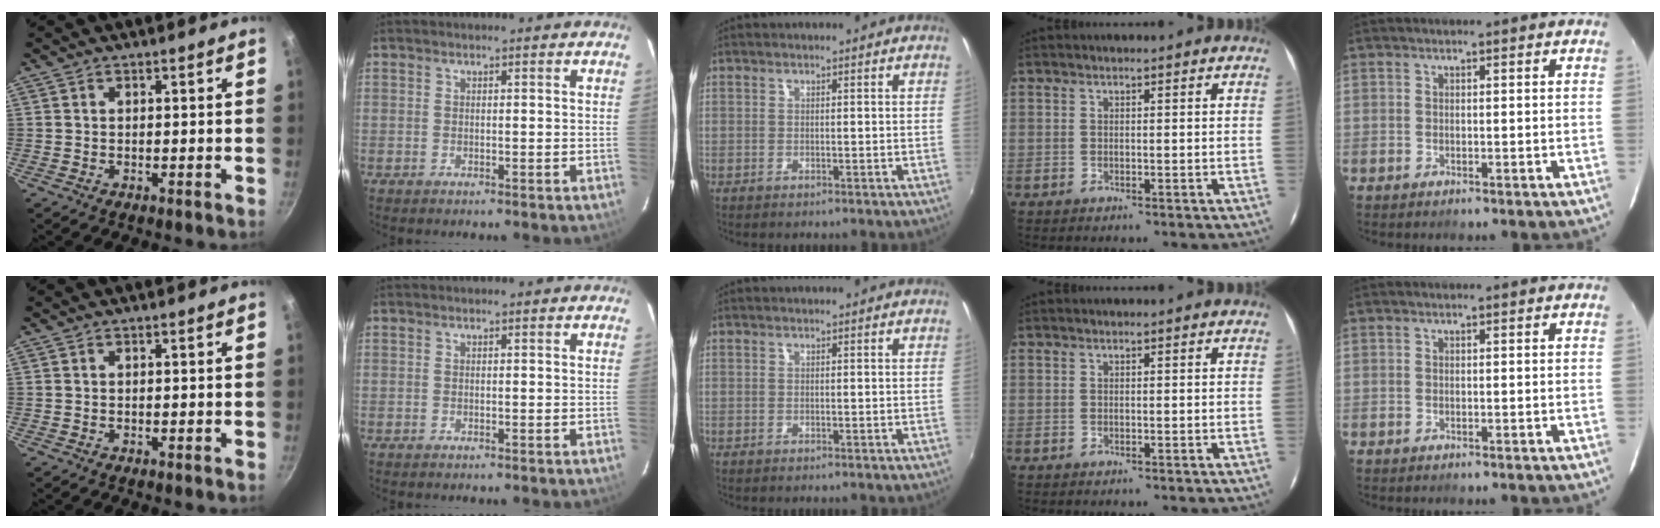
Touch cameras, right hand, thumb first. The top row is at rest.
{}